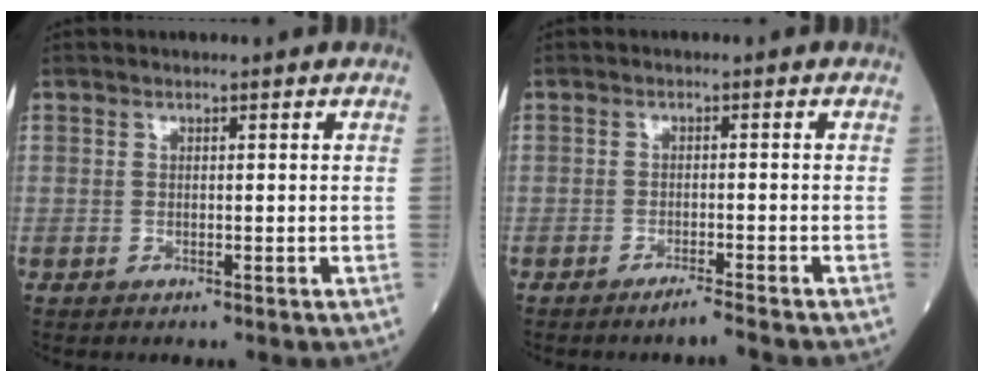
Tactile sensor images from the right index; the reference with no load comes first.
{"total": 2.4, "force": [-2.0, -0.6, 1.1], "torque": [-0.020, -0.001, -0.034]}